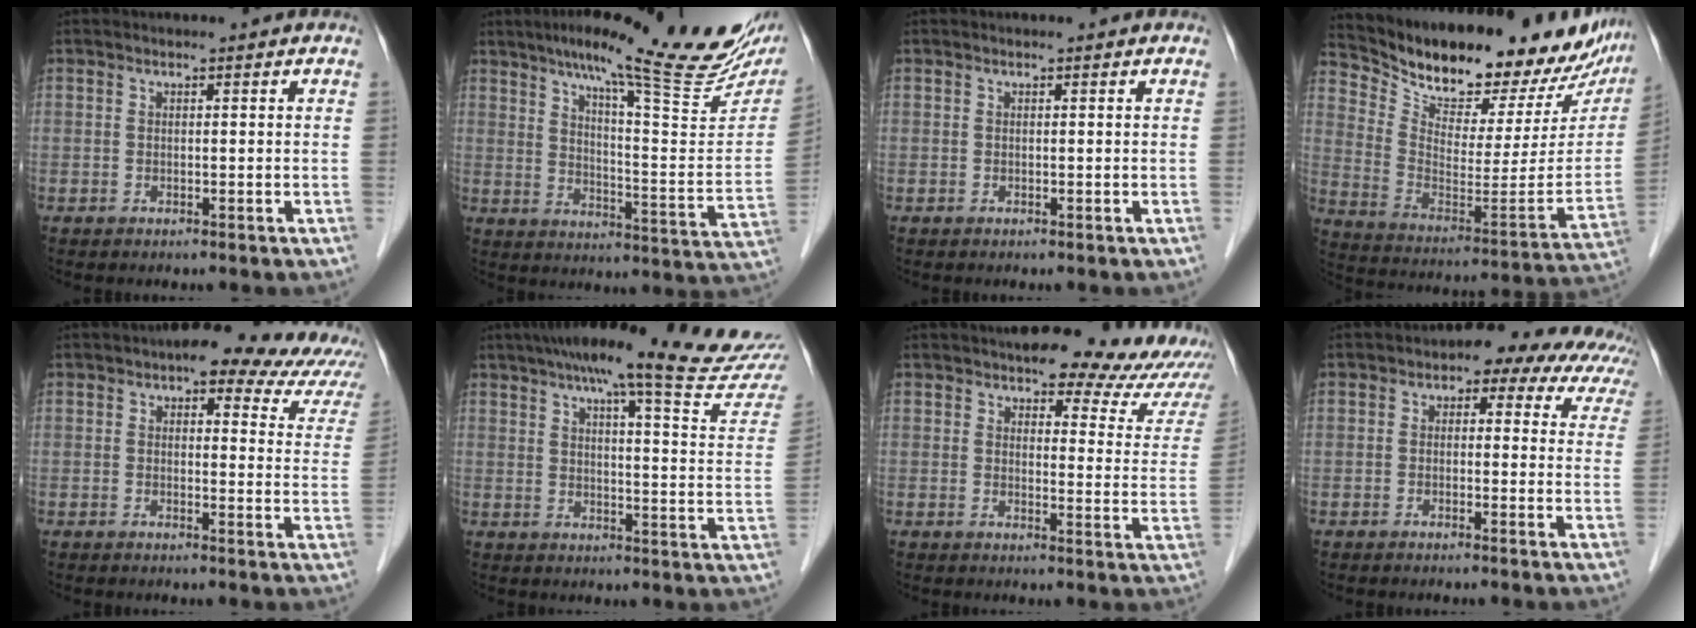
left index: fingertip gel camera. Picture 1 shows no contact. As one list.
[{"total": 25.1, "force": [19.2, 3.0, 16.0], "torque": [-0.225, -0.016, 0.251]}, {"total": 0.0}, {"total": 27.3, "force": [23.9, 7.4, 11.0], "torque": [-0.187, -0.062, 0.334]}, {"total": 14.4, "force": [10.1, 5.6, 8.5], "torque": [-0.073, 0.018, 0.095]}, {"total": 24.5, "force": [21.3, 0.4, 12.1], "torque": [-0.169, -0.036, 0.258]}, {"total": 15.4, "force": [13.0, 5.2, 6.6], "torque": [-0.040, -0.012, 0.124]}, {"total": 12.2, "force": [9.2, 6.1, 5.3], "torque": [-0.028, 0.022, 0.080]}]